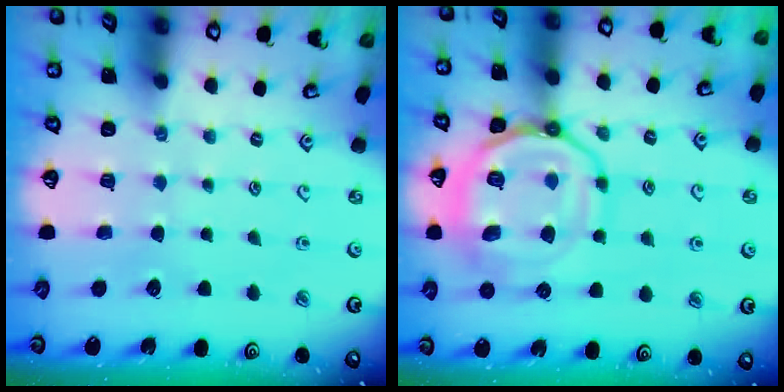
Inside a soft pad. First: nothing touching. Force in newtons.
{"total": 17.9, "press": 17.8, "slide": 1.8}